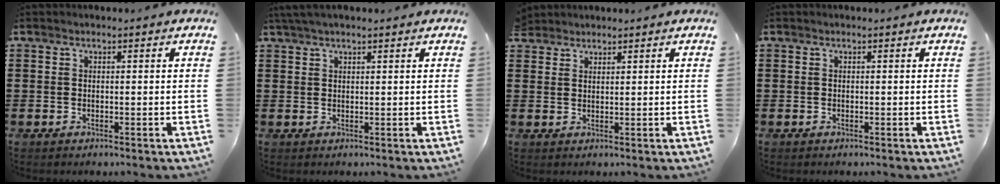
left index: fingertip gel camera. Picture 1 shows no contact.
{"total": 1.8, "force": [1.4, 0.2, 1.0], "torque": [-0.021, 0.001, 0.027]}
{"total": 1.5, "force": [1.5, 0.4, -0.2], "torque": [-0.001, 0.001, 0.030]}
{"total": 0.0}